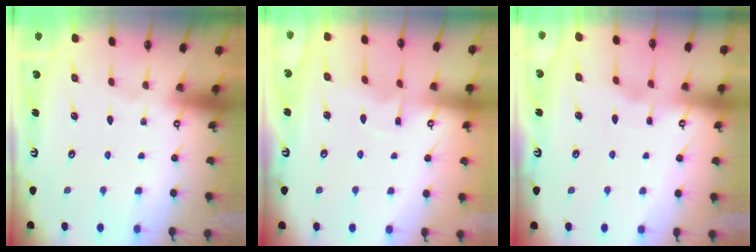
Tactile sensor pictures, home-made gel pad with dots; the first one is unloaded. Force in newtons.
{"total": 3.6, "press": 3.6, "slide": 0.1}
{"total": 2.8, "press": 2.8, "slide": 0.4}